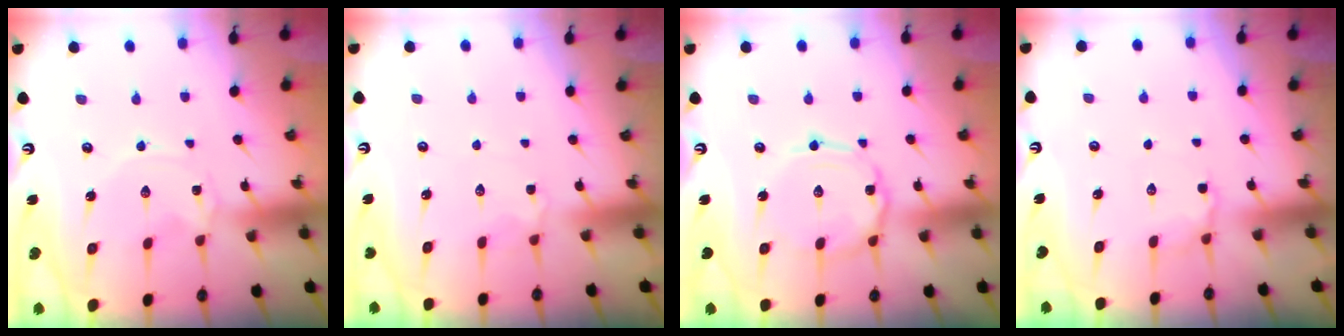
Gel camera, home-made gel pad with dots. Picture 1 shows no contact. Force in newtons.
{"total": 3.1, "press": 3.0, "slide": 0.7}
{"total": 5.1, "press": 5.0, "slide": 0.3}
{"total": 5.7, "press": 5.3, "slide": 1.9}